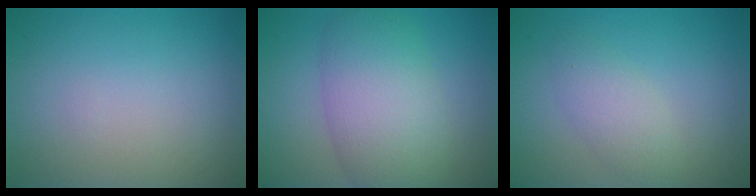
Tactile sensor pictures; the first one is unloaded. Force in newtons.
{"total": 7.6, "press": 7.6, "slide": 0.2}
{"total": 2.7, "press": 2.6, "slide": 0.1}